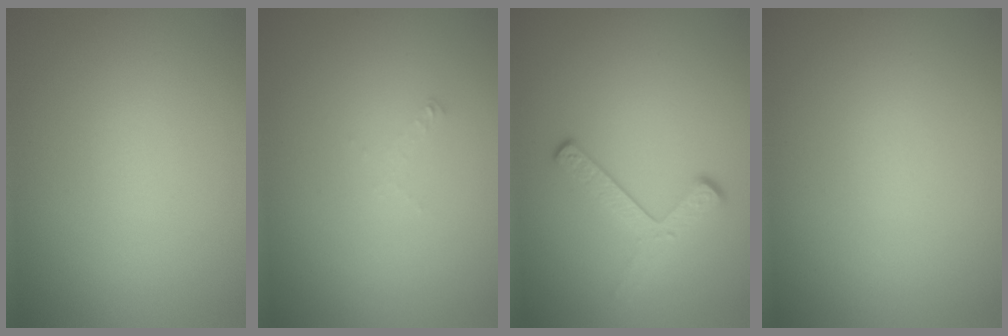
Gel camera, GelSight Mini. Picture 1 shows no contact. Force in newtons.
{"total": 0.5, "press": 0.5, "slide": 0.1}
{"total": 3.0, "press": 2.2, "slide": 2.0}
{"total": 0.0}